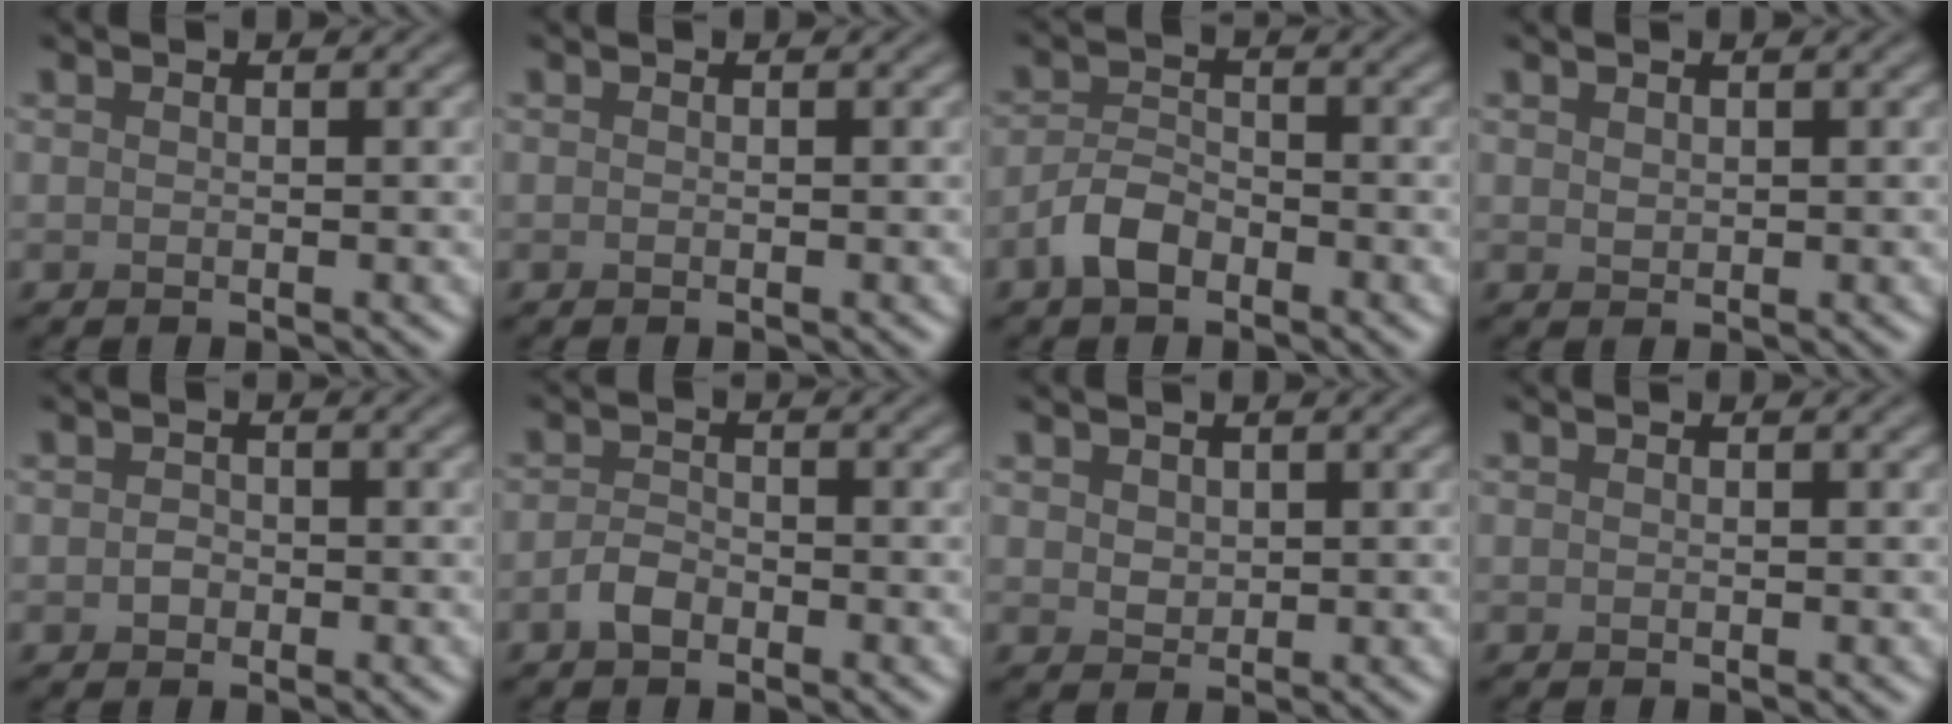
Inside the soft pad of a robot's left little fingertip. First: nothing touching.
{"total": 0.0}
{"total": 3.0, "force": [-1.9, 1.6, 1.7], "torque": [-0.034, 0.007, -0.043]}
{"total": 0.7, "force": [0.5, 0.5, 0.2], "torque": [-0.007, -0.001, 0.013]}
{"total": 1.1, "force": [-0.3, 1.0, 0.5], "torque": [-0.007, -0.004, -0.009]}
{"total": 1.9, "force": [-1.1, 1.0, 1.1], "torque": [-0.021, 0.004, -0.026]}
{"total": 1.3, "force": [0.6, 1.0, 0.5], "torque": [-0.011, -0.002, 0.015]}
{"total": 0.0}